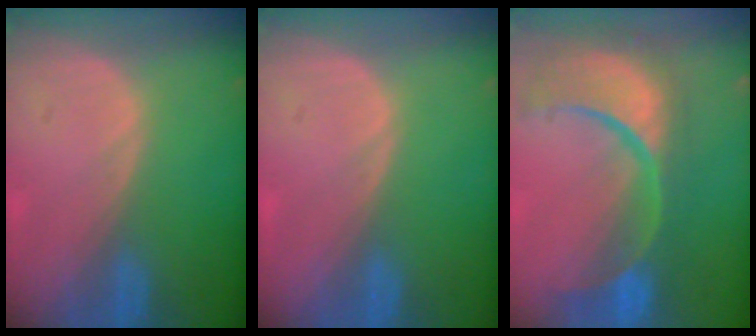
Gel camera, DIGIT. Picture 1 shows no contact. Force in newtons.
{"total": 0.0}
{"total": 13.7, "press": 10.9, "slide": 8.4}